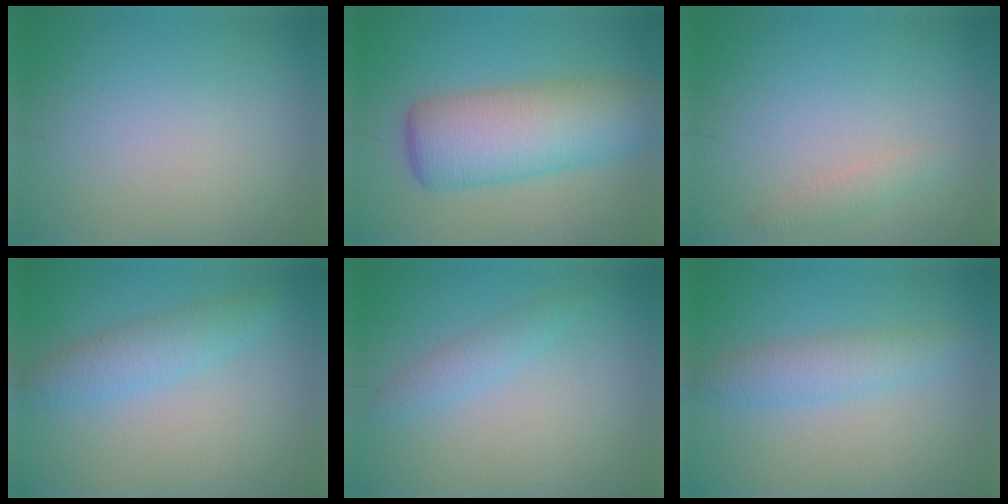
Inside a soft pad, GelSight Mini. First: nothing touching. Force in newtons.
{"total": 8.3, "press": 8.3, "slide": 0.2}
{"total": 1.1, "press": 1.1, "slide": 0.1}
{"total": 3.0, "press": 3.0, "slide": 0.1}
{"total": 1.7, "press": 1.6, "slide": 0.0}
{"total": 3.0, "press": 3.0, "slide": 0.1}